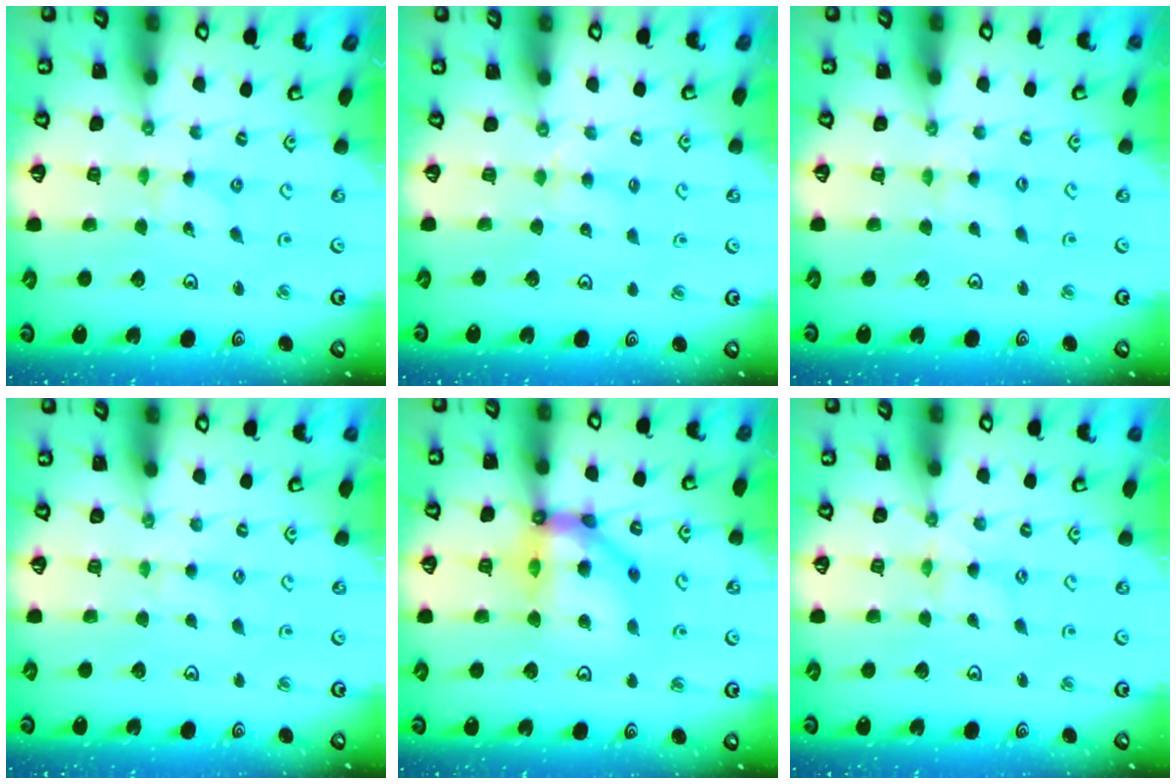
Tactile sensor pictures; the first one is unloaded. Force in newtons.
{"total": 2.8, "press": 2.8, "slide": 0.5}
{"total": 2.4, "press": 2.4, "slide": 0.4}
{"total": 2.2, "press": 2.2, "slide": 0.4}
{"total": 14.4, "press": 14.3, "slide": 1.6}
{"total": 0.0}